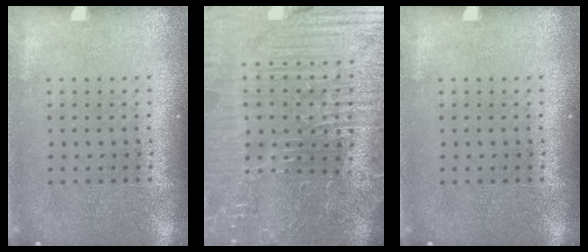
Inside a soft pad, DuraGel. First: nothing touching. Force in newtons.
{"total": 5.7, "press": 5.4, "slide": 1.7}
{"total": 0.0}